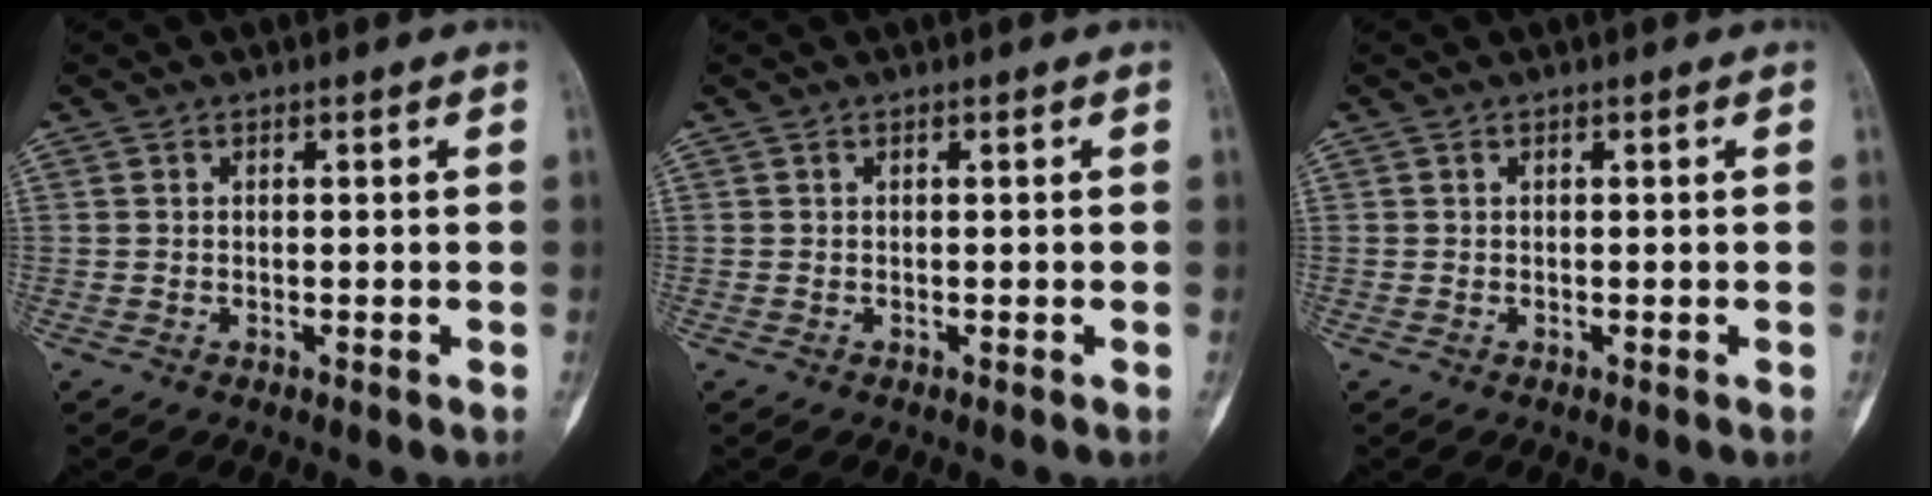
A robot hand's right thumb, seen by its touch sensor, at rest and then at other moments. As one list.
[{"total": 0.0}, {"total": 0.0}]